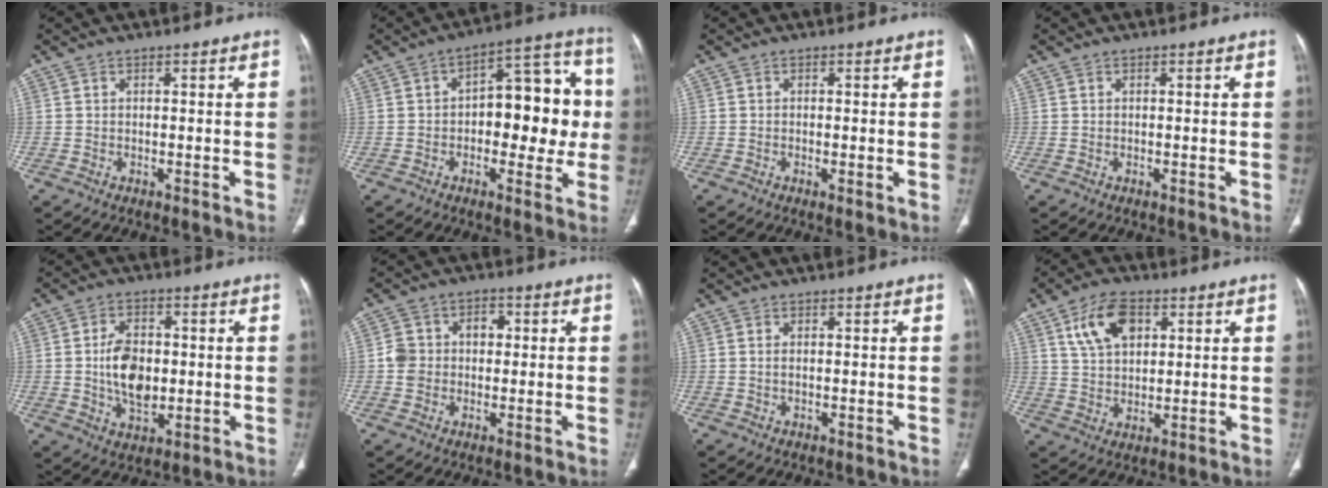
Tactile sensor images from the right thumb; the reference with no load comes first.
{"total": 16.5, "force": [-0.2, 9.0, 13.9], "torque": [-0.131, 0.041, -0.007]}
{"total": 1.1, "force": [-0.3, 0.2, 1.0], "torque": [-0.024, -0.005, -0.006]}
{"total": 0.0}
{"total": 9.8, "force": [-0.1, 6.3, 7.6], "torque": [-0.115, 0.000, 0.001]}
{"total": 6.6, "force": [0.2, 5.6, 3.5], "torque": [-0.044, 0.024, 0.000]}
{"total": 0.9, "force": [0.1, 0.4, 0.8], "torque": [-0.021, 0.002, 0.004]}
{"total": 10.1, "force": [4.3, 6.1, 6.8], "torque": [-0.105, -0.010, 0.080]}